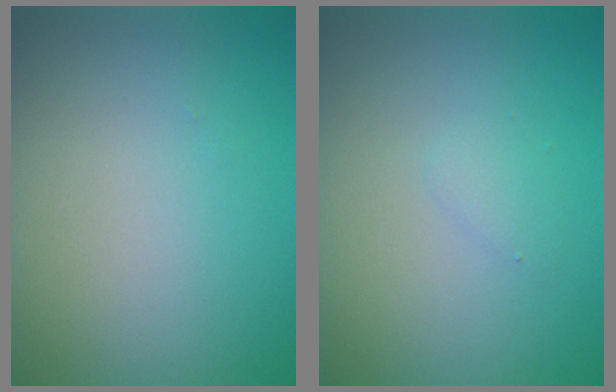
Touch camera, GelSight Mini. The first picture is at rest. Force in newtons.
{"total": 0.8, "press": 0.8, "slide": 0.1}